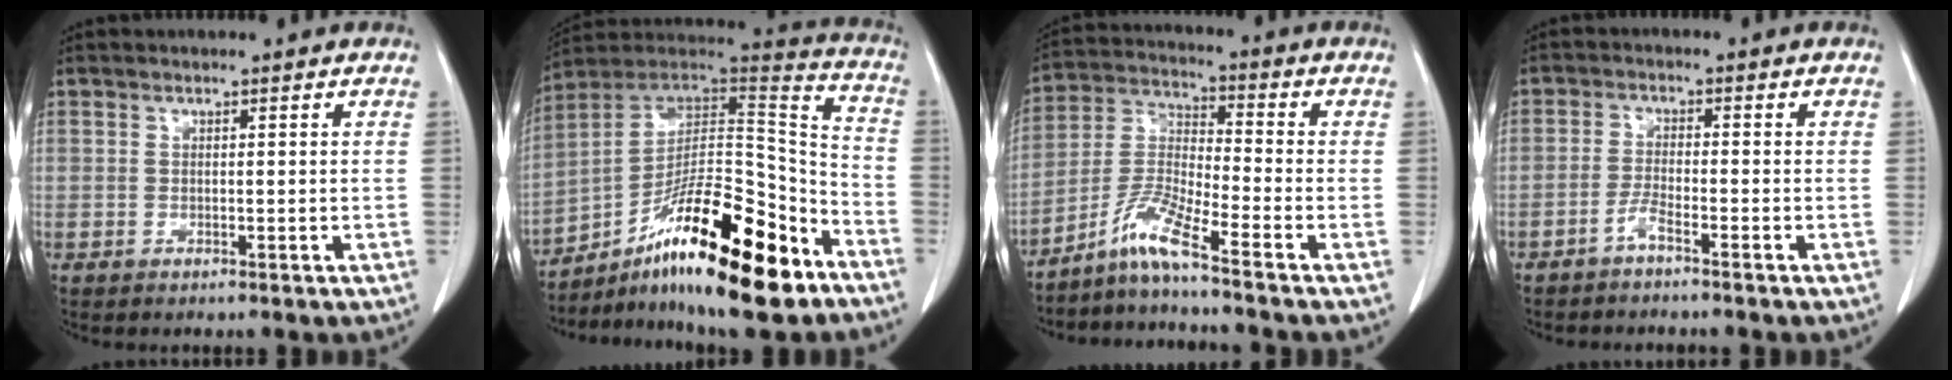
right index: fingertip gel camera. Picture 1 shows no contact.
{"total": 24.0, "force": [-13.9, 5.2, 18.9], "torque": [-0.274, 0.017, -0.223]}
{"total": 7.2, "force": [-5.7, -1.0, 4.1], "torque": [-0.096, -0.006, -0.116]}
{"total": 2.4, "force": [-1.9, -0.1, 1.4], "torque": [-0.032, 0.001, -0.040]}